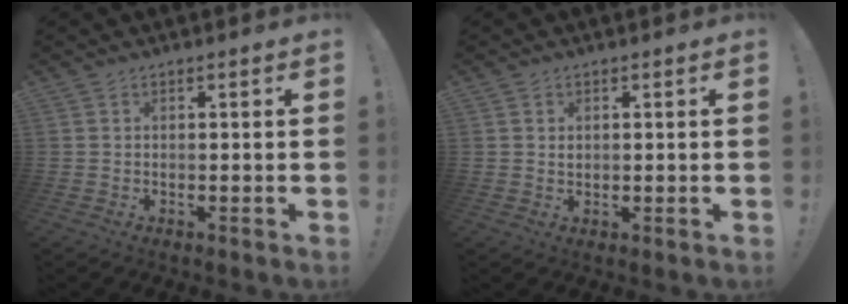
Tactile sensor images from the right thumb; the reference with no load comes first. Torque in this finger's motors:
{"motor_torque": [0.08, 0.40, -0.27, 0.43, -0.14]}